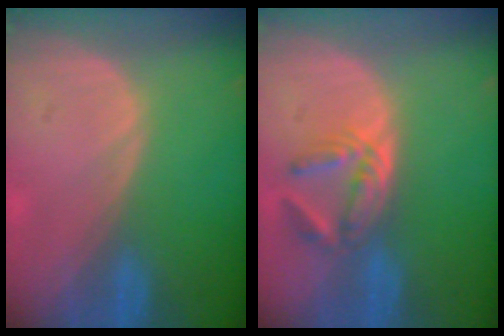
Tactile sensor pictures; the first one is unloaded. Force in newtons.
{"total": 5.8, "press": 5.2, "slide": 2.6}